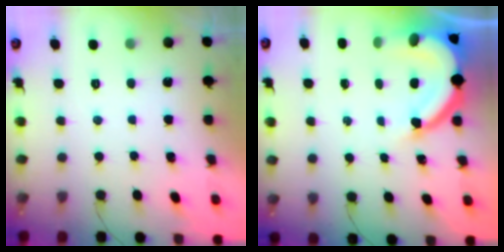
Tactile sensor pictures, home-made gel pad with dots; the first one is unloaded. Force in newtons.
{"total": 12.6, "press": 12.5, "slide": 1.5}